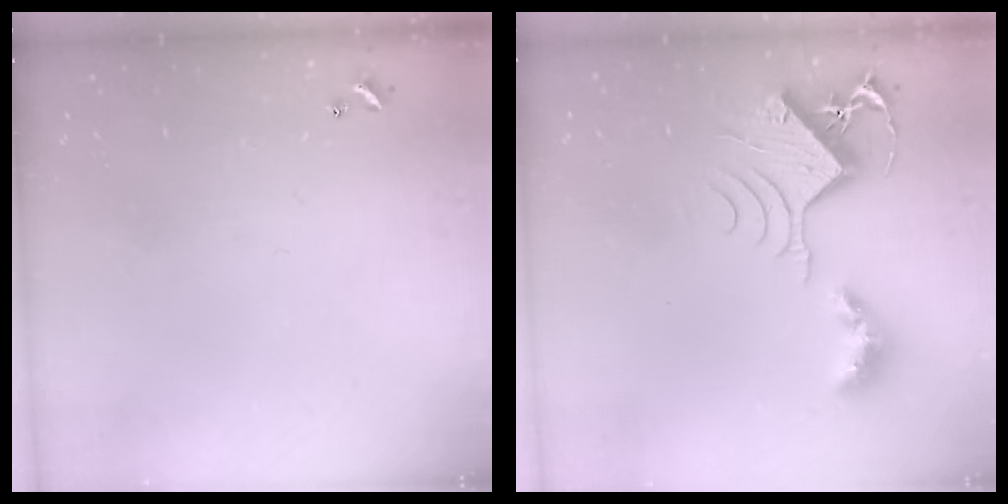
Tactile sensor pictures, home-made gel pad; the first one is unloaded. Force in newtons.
{"total": 9.4, "press": 9.4, "slide": 1.1}